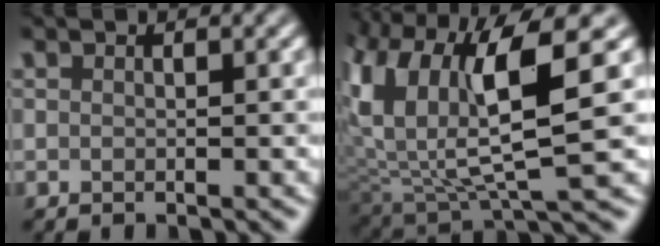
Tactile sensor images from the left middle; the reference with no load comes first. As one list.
[{"total": 10.3, "force": [3.0, 4.0, 9.0], "torque": [-0.192, -0.013, 0.058]}]